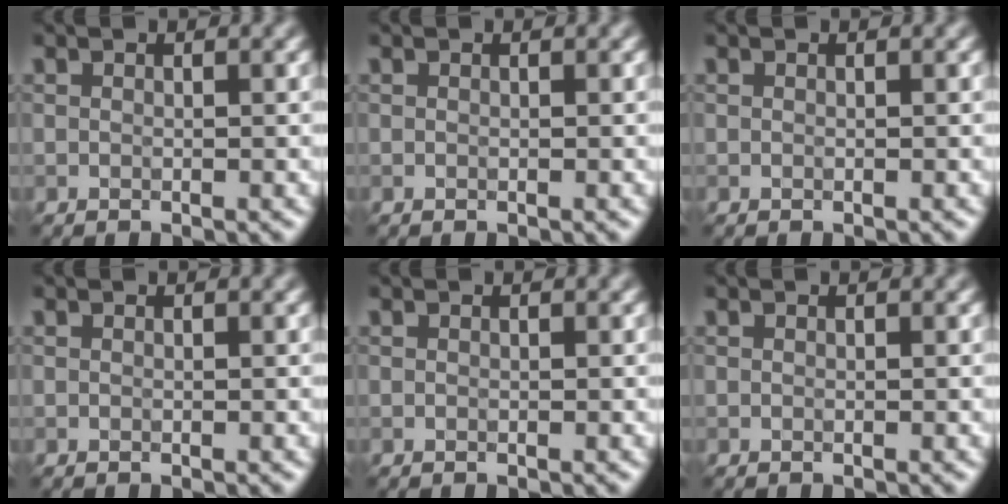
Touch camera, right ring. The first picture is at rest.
{"total": 0.0}
{"total": 0.0}
{"total": 0.0}
{"total": 0.0}
{"total": 0.0}